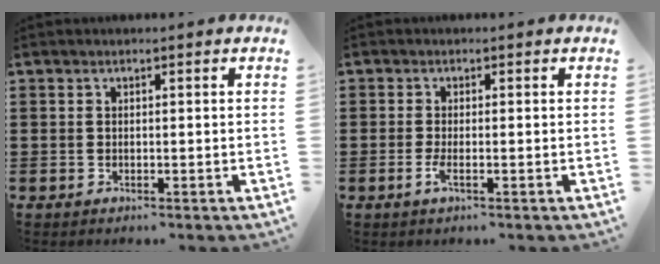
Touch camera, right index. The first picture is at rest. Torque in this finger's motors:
{"motor_torque": [0.02, -0.01, 0.08, 0.03]}